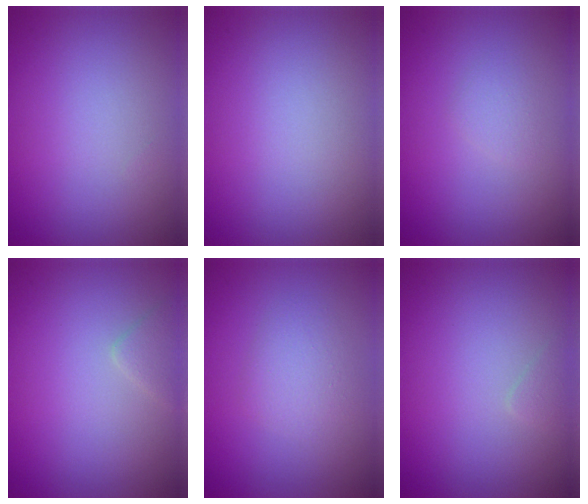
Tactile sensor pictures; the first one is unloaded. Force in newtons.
{"total": 0.0}
{"total": 0.9, "press": 0.9, "slide": 0.0}
{"total": 1.3, "press": 1.3, "slide": 0.0}
{"total": 1.9, "press": 1.9, "slide": 0.0}
{"total": 0.6, "press": 0.6, "slide": 0.0}